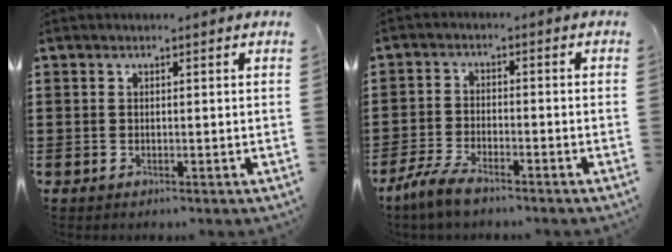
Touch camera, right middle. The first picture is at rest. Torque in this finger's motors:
{"motor_torque": [2.14, 0.00, 0.32, 0.13]}